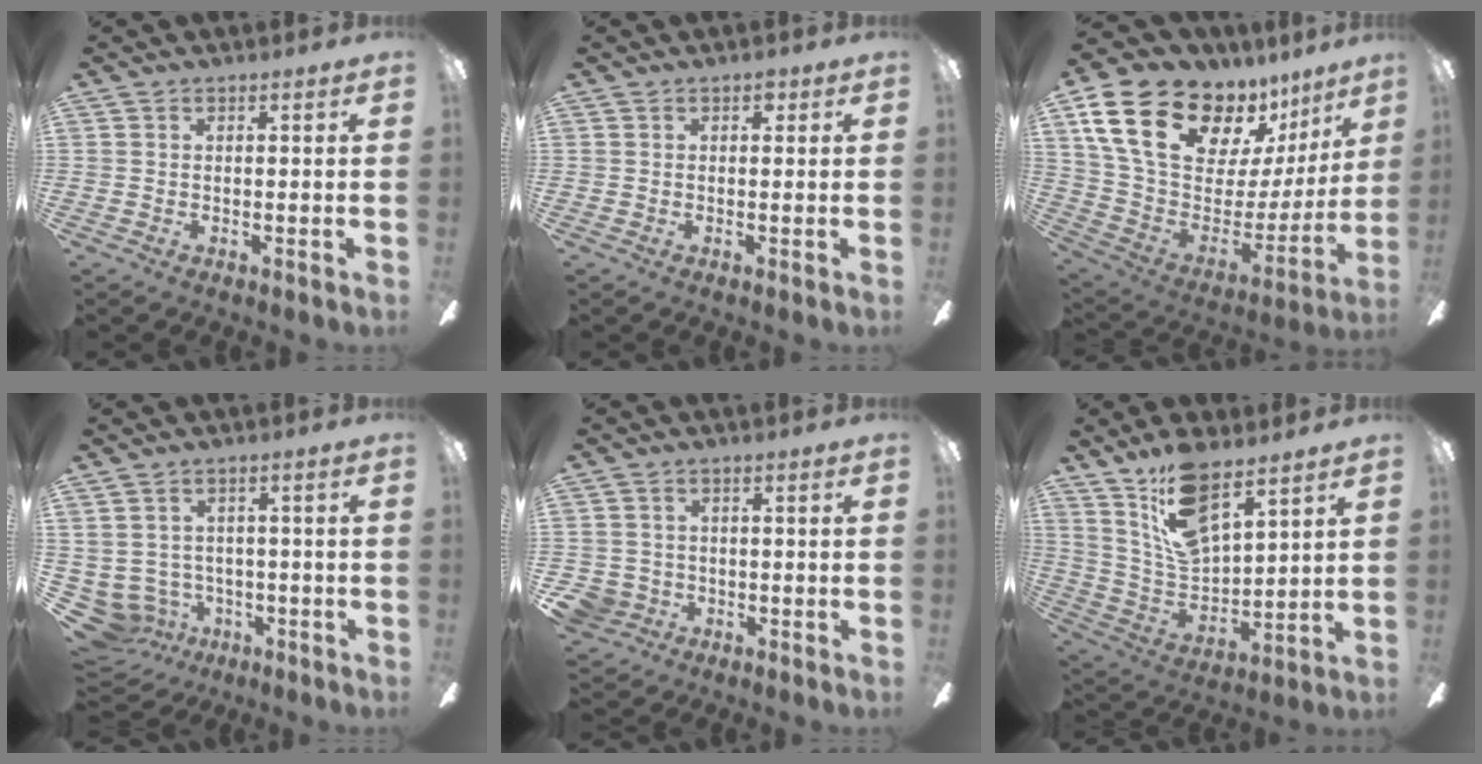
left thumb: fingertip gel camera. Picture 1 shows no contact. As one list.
[{"total": 1.4, "force": [0.6, 1.0, 0.8], "torque": [-0.008, 0.001, 0.008]}, {"total": 23.9, "force": [15.4, 12.7, 13.3], "torque": [-0.222, -0.094, 0.291]}, {"total": 6.1, "force": [-2.1, 5.4, 1.8], "torque": [-0.084, 0.003, -0.039]}, {"total": 4.7, "force": [-2.0, 4.1, 1.0], "torque": [-0.047, 0.009, -0.042]}, {"total": 15.4, "force": [10.8, 6.3, 9.0], "torque": [-0.177, -0.048, 0.198]}]